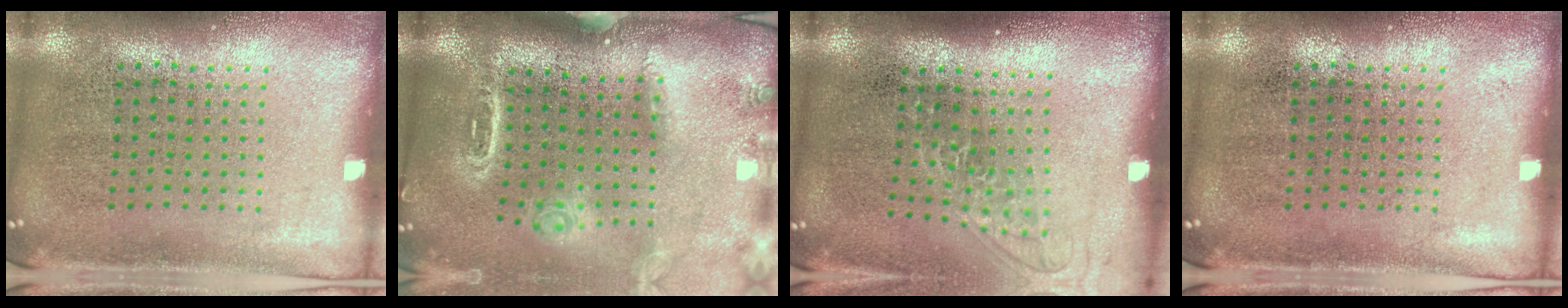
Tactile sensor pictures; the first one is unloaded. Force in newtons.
{"total": 1.8, "press": 1.7, "slide": 0.6}
{"total": 1.3, "press": 1.0, "slide": 0.7}
{"total": 0.0}